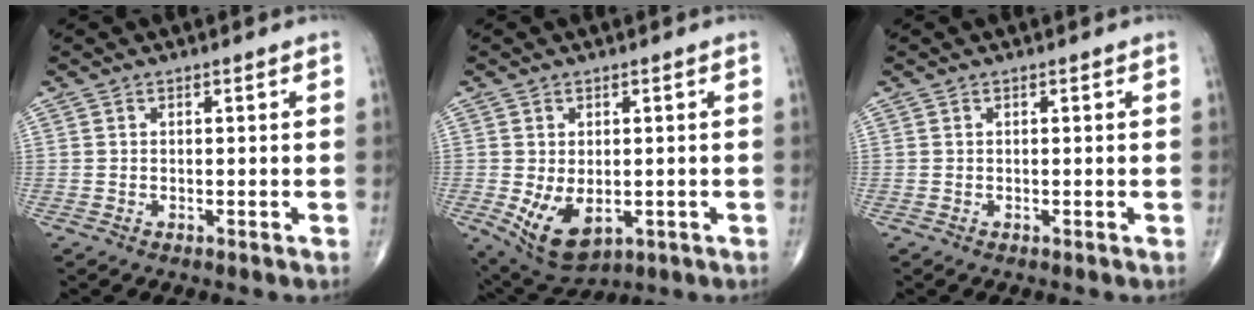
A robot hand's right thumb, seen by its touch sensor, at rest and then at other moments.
{"total": 8.8, "force": [-1.7, 5.3, 6.8], "torque": [-0.111, -0.015, -0.011]}
{"total": 0.0}